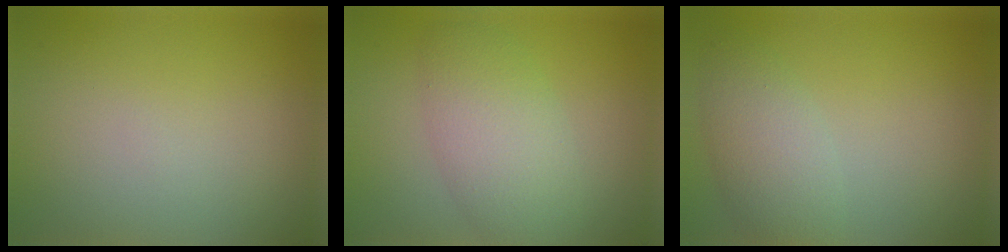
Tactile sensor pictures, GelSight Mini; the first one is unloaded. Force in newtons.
{"total": 5.0, "press": 5.0, "slide": 0.4}
{"total": 3.6, "press": 3.6, "slide": 0.2}